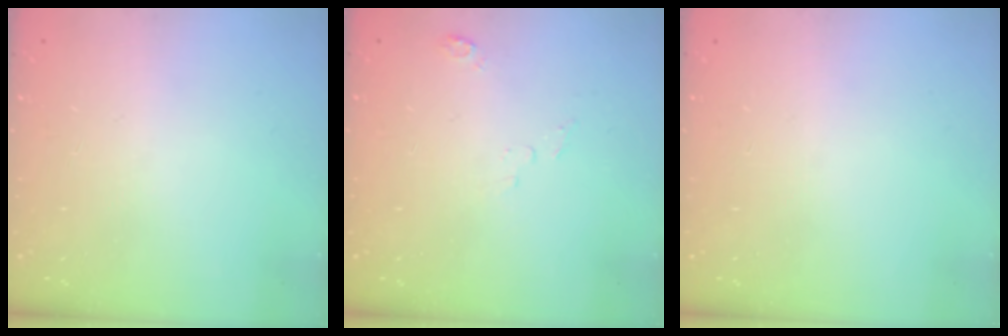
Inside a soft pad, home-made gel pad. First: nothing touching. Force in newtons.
{"total": 3.3, "press": 3.2, "slide": 0.4}
{"total": 0.0}